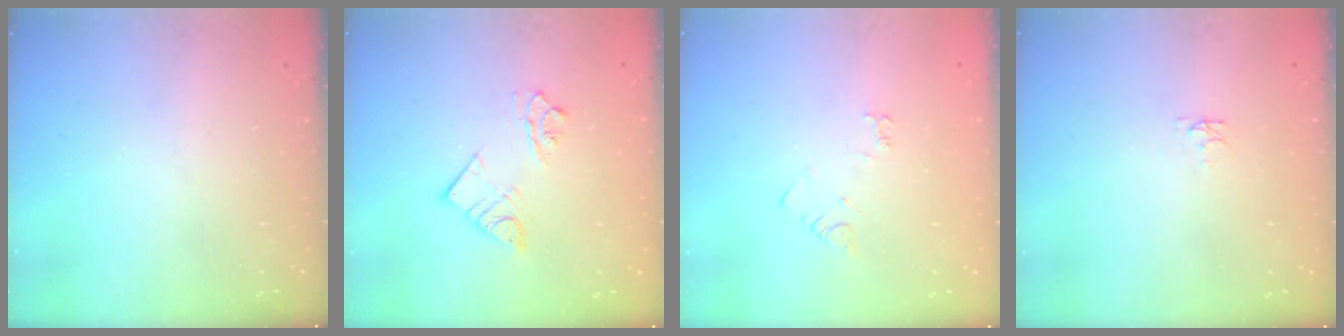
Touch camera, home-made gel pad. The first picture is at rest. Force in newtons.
{"total": 7.1, "press": 7.1, "slide": 0.2}
{"total": 4.0, "press": 3.9, "slide": 0.6}
{"total": 3.4, "press": 3.4, "slide": 0.4}